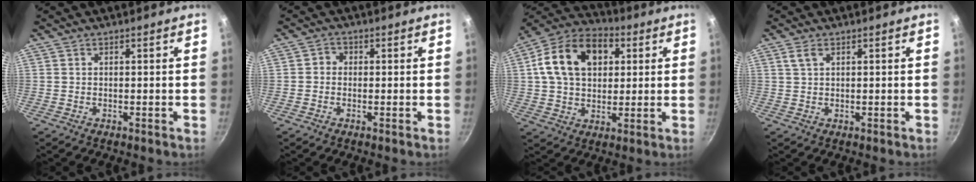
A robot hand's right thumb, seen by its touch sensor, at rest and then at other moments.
{"total": 1.8, "force": [-0.3, 1.7, 0.7], "torque": [-0.005, 0.006, -0.012]}
{"total": 17.0, "force": [4.4, 11.9, 11.3], "torque": [-0.173, 0.018, 0.060]}
{"total": 2.0, "force": [1.0, 1.0, 1.4], "torque": [-0.026, -0.002, 0.021]}